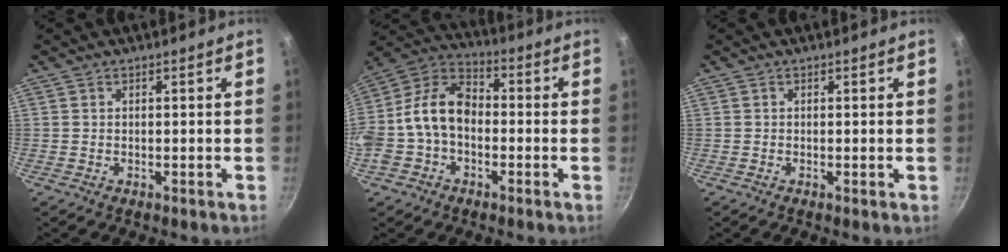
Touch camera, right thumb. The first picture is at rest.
{"total": 13.3, "force": [-1.9, 9.3, 9.2], "torque": [-0.151, 0.047, -0.054]}
{"total": 0.0}